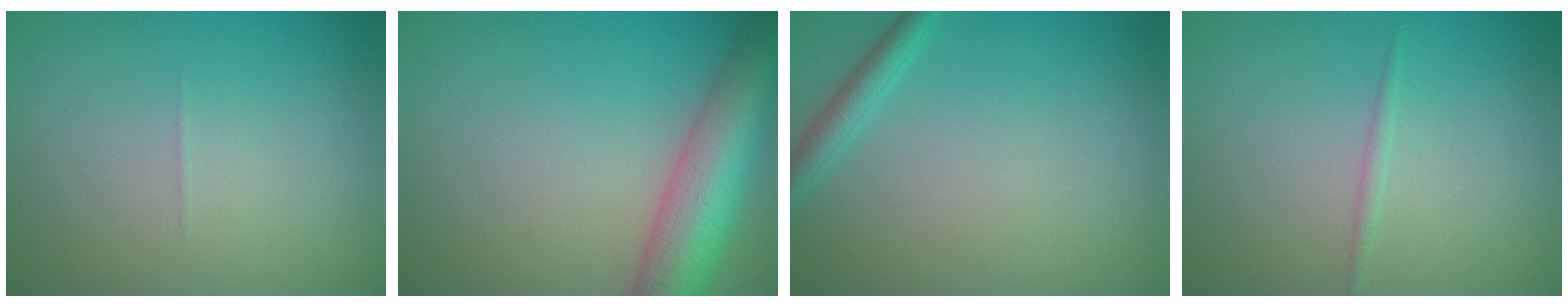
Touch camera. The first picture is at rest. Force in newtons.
{"total": 8.9, "press": 8.9, "slide": 0.4}
{"total": 1.8, "press": 1.7, "slide": 0.1}
{"total": 0.7, "press": 0.7, "slide": 0.0}